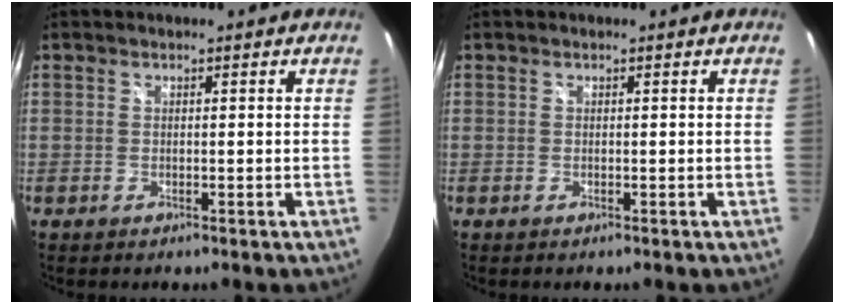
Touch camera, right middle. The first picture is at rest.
{"total": 0.0}